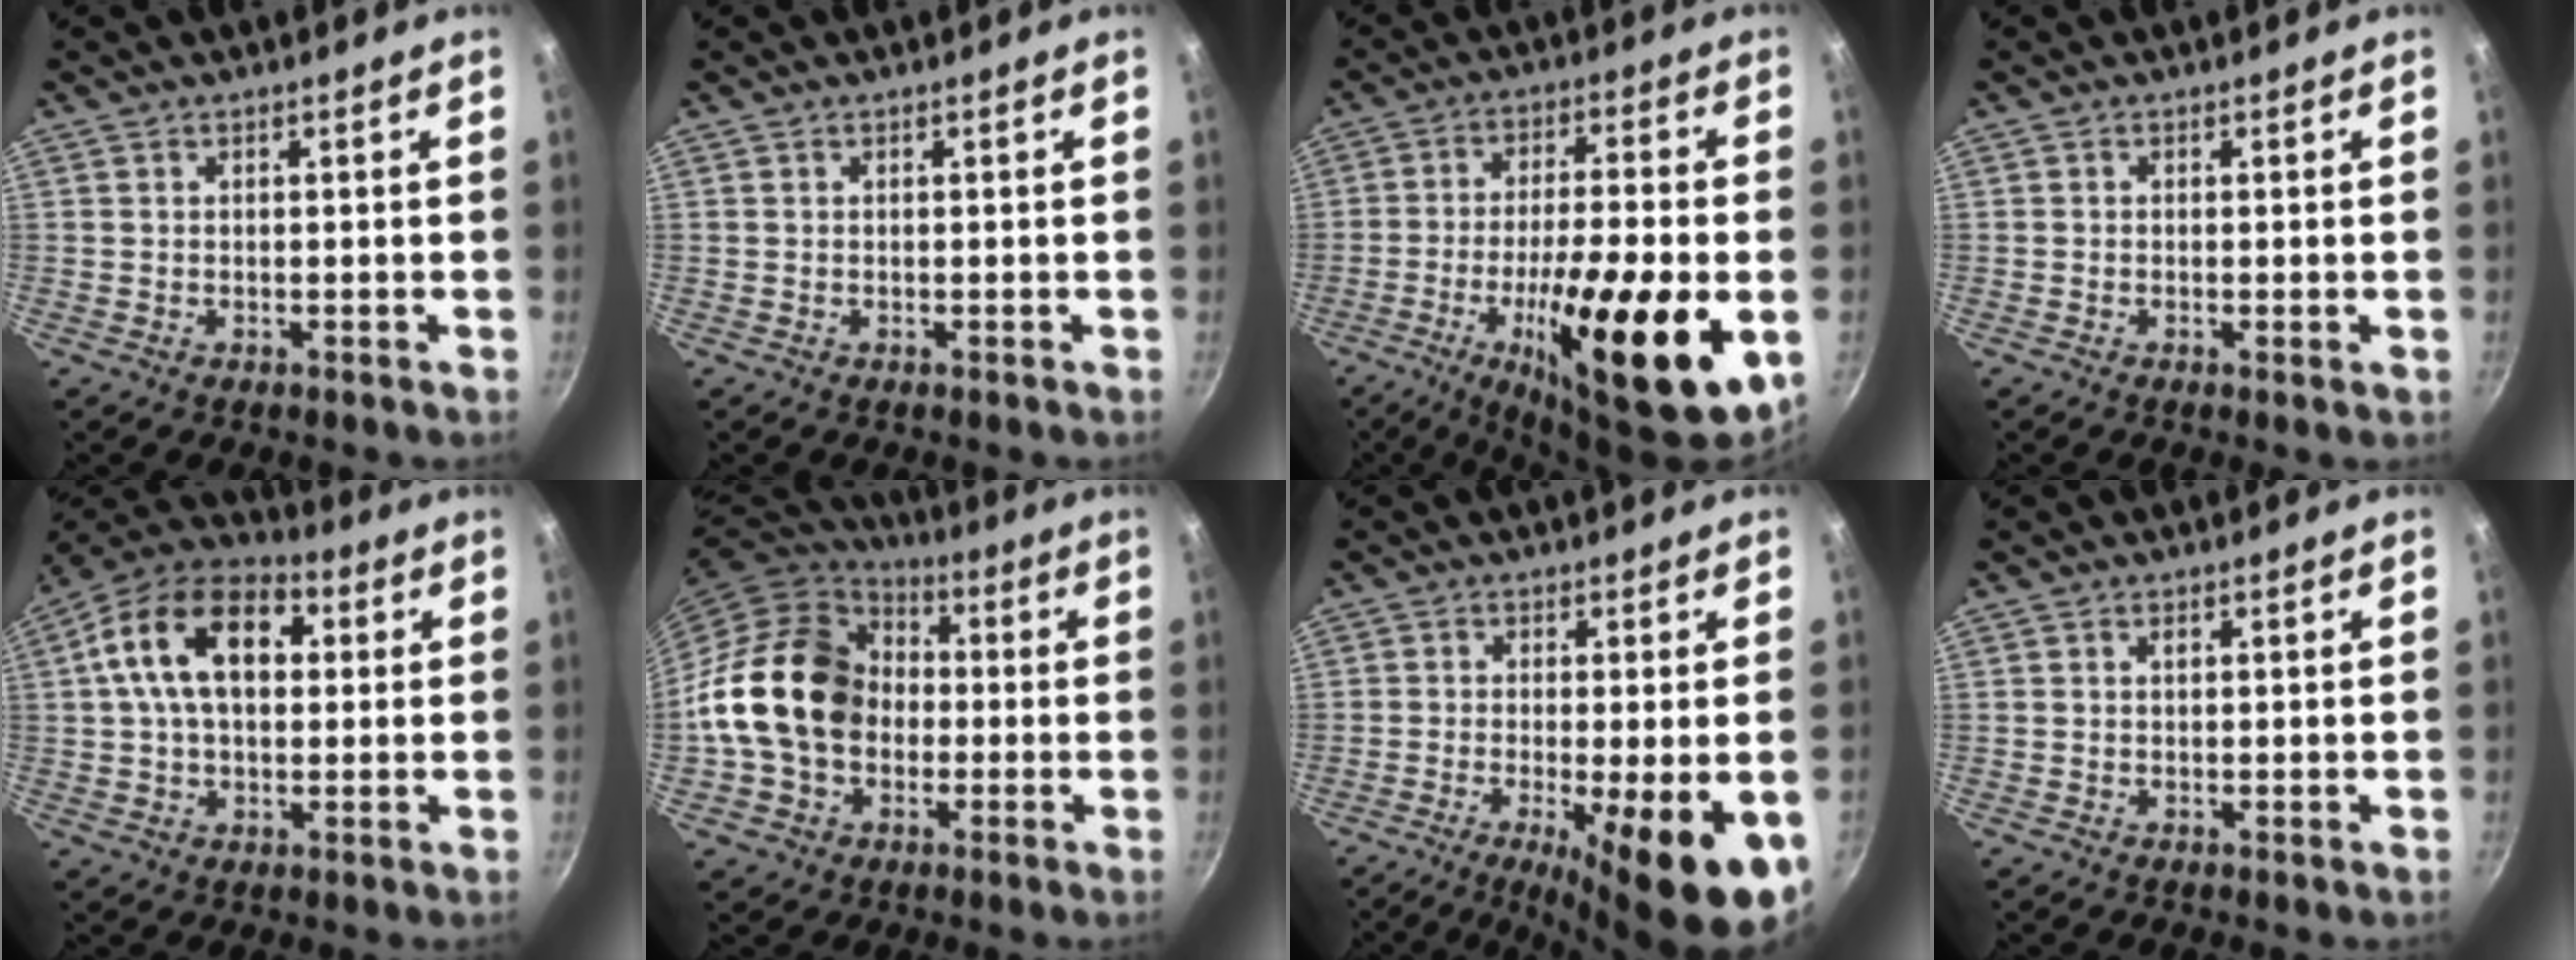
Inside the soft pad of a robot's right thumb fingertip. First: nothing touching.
{"total": 0.0}
{"total": 22.6, "force": [-6.8, 5.9, 20.7], "torque": [-0.323, 0.014, -0.106]}
{"total": 0.9, "force": [-0.2, 0.2, 0.8], "torque": [-0.014, -0.001, -0.006]}
{"total": 16.9, "force": [3.5, 10.8, 12.6], "torque": [-0.187, 0.024, 0.039]}
{"total": 19.2, "force": [-0.9, 15.2, 11.8], "torque": [-0.187, 0.043, -0.023]}
{"total": 13.1, "force": [-4.6, 3.0, 11.9], "torque": [-0.173, -0.007, -0.063]}
{"total": 0.8, "force": [0.2, 0.4, 0.6], "torque": [-0.009, 0.000, 0.003]}